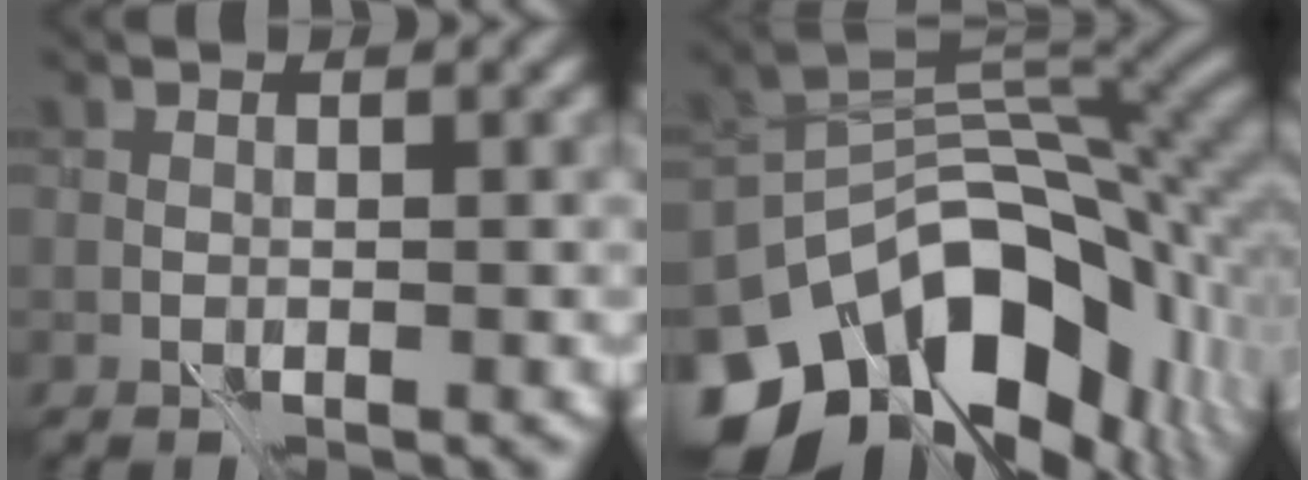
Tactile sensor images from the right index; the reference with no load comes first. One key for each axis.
{"total": 15.0, "fx": -8.2, "fy": 9.0, "fz": 8.8, "tx": -0.153, "ty": -0.009, "tz": -0.129}